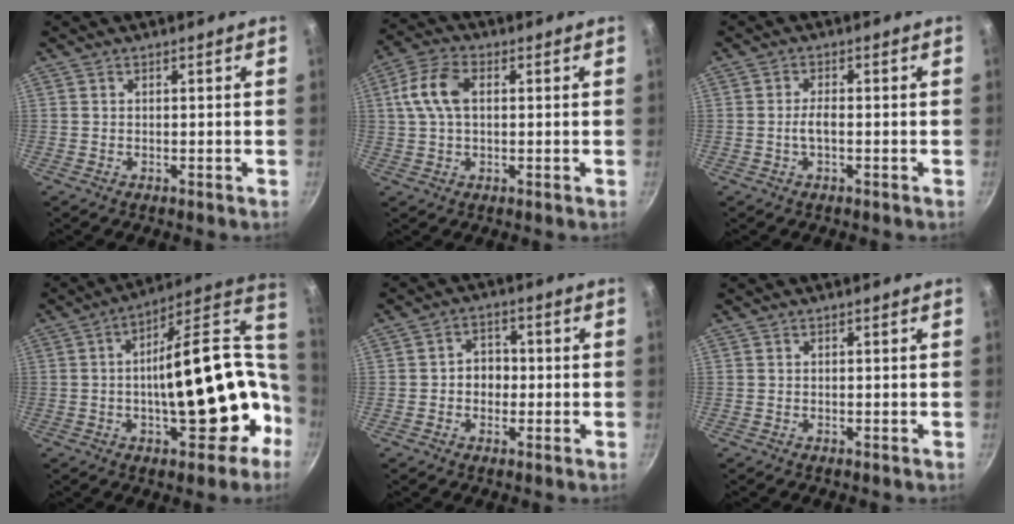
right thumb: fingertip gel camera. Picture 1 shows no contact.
{"total": 8.7, "force": [1.6, 5.0, 6.9], "torque": [-0.142, 0.020, 0.022]}
{"total": 2.4, "force": [-0.6, 0.9, 2.2], "torque": [-0.044, 0.011, -0.013]}
{"total": 25.2, "force": [-2.0, 11.8, 22.2], "torque": [-0.280, 0.048, -0.016]}
{"total": 4.9, "force": [-0.5, 4.0, 2.7], "torque": [-0.008, 0.012, -0.012]}
{"total": 0.0}